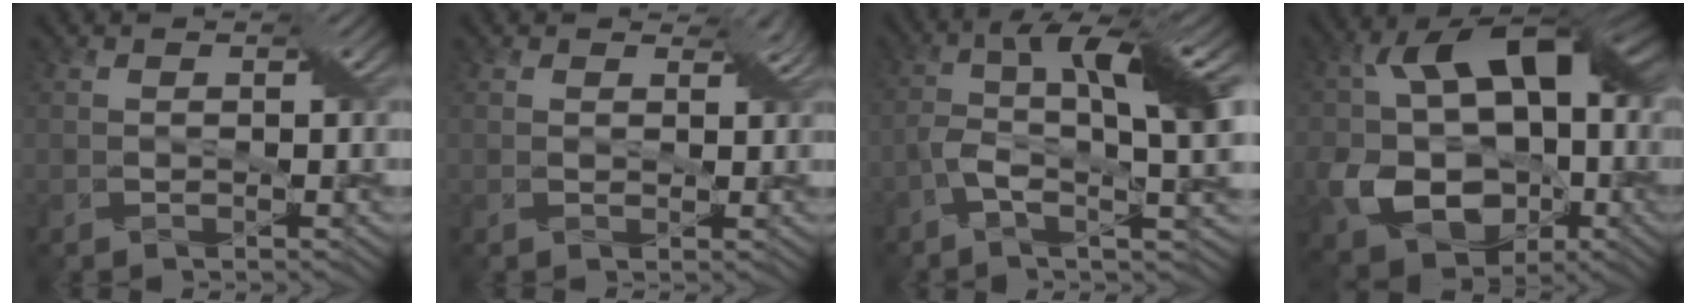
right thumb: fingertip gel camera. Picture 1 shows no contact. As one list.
[{"total": 1.9, "force": [1.3, 1.1, 0.9], "torque": [-0.018, -0.003, 0.023]}, {"total": 10.5, "force": [-0.8, 2.8, 10.1], "torque": [-0.180, 0.004, -0.023]}, {"total": 16.5, "force": [-2.0, 12.0, 11.1], "torque": [-0.209, -0.024, -0.032]}]